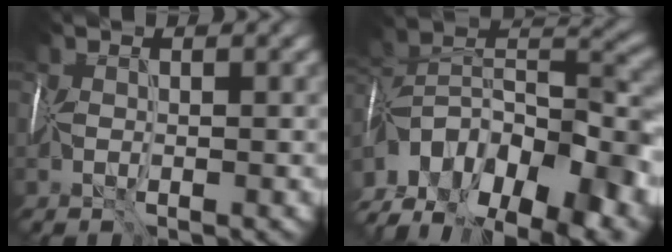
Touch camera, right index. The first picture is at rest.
{"total": 15.4, "force": [-9.2, 8.1, 9.5], "torque": [-0.180, 0.020, -0.140]}